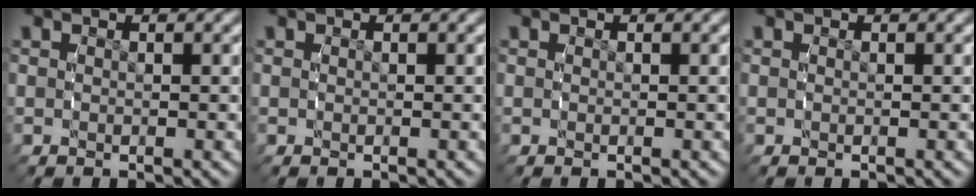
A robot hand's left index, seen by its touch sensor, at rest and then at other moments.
{"total": 0.0}
{"total": 0.0}
{"total": 0.0}